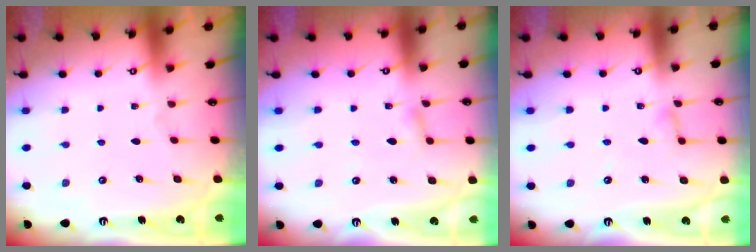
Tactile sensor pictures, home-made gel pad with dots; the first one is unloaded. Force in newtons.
{"total": 2.9, "press": 2.9, "slide": 0.3}
{"total": 3.3, "press": 3.3, "slide": 0.3}